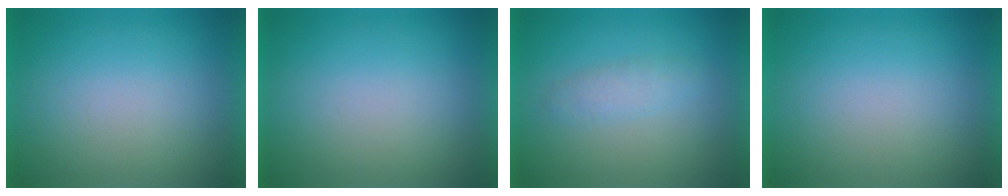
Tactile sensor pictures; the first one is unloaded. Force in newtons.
{"total": 0.0}
{"total": 2.3}
{"total": 0.0}